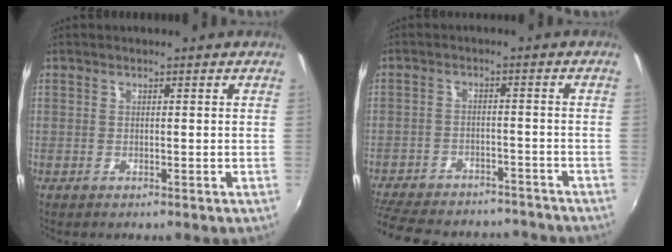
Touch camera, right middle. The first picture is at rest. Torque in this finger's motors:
{"motor_torque": [1.07, -1.07, 0.28, 0.16]}